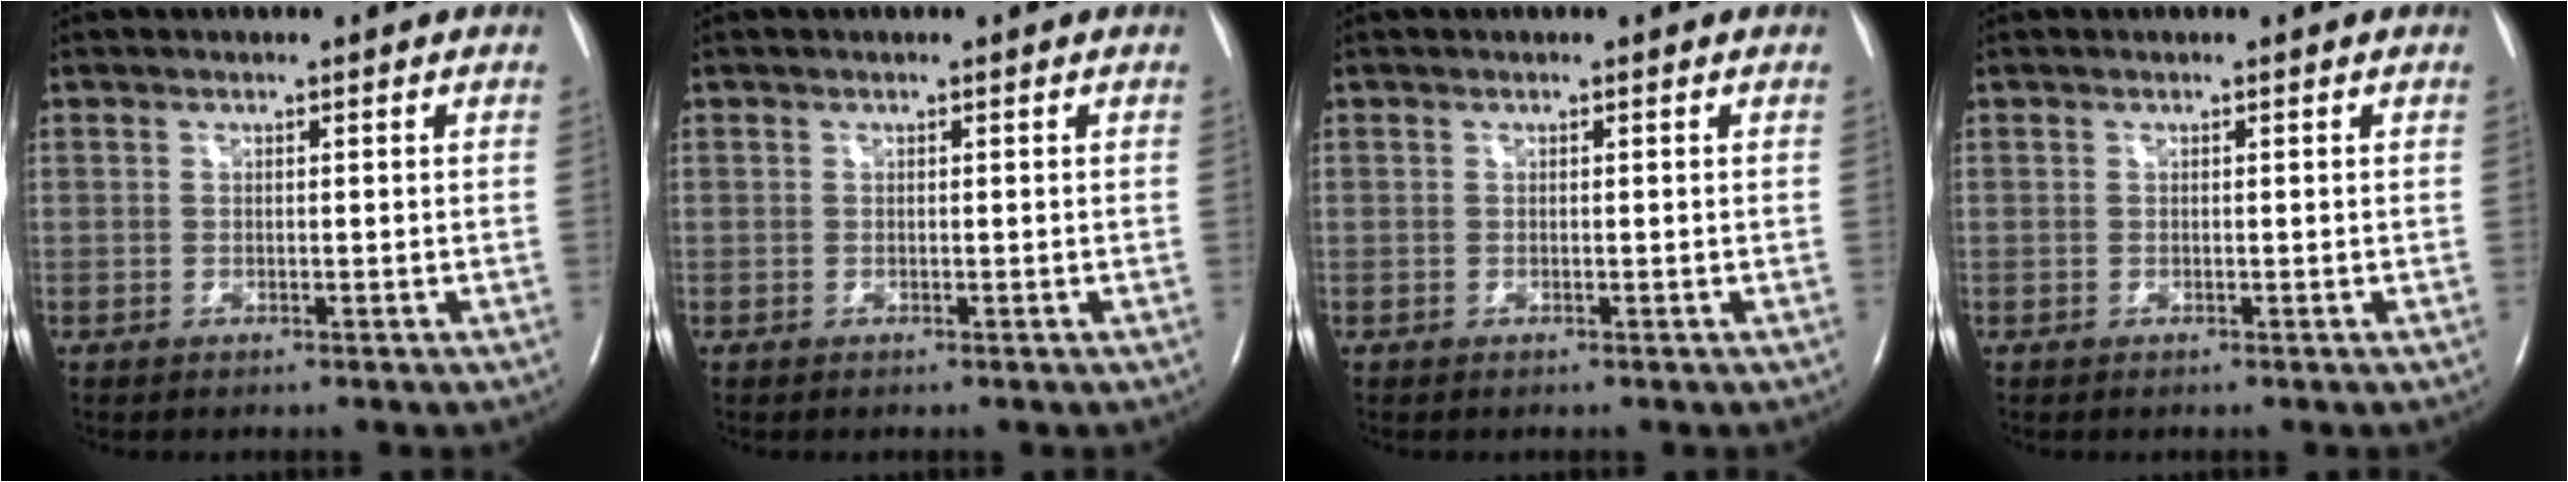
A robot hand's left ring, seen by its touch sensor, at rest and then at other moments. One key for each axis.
{"total": 0.0}
{"total": 0.0}
{"total": 0.0}